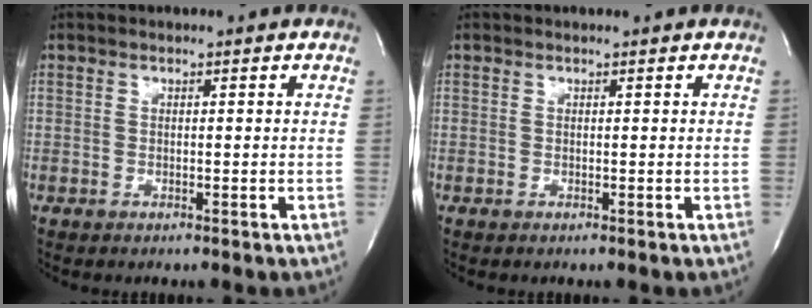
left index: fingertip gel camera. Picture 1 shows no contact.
{"total": 0.0}